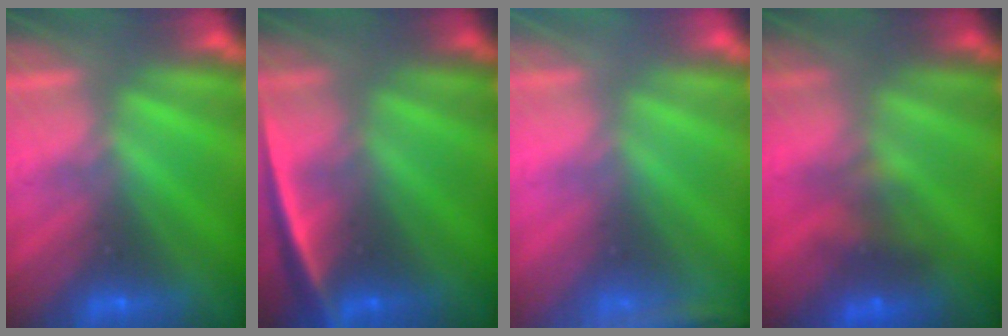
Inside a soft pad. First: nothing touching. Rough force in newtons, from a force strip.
{"total": 2.4}
{"total": 2.7}
{"total": 4.8}